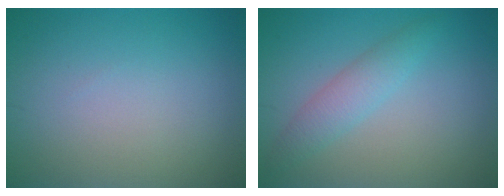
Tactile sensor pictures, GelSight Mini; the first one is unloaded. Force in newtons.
{"total": 2.5, "press": 2.5, "slide": 0.1}